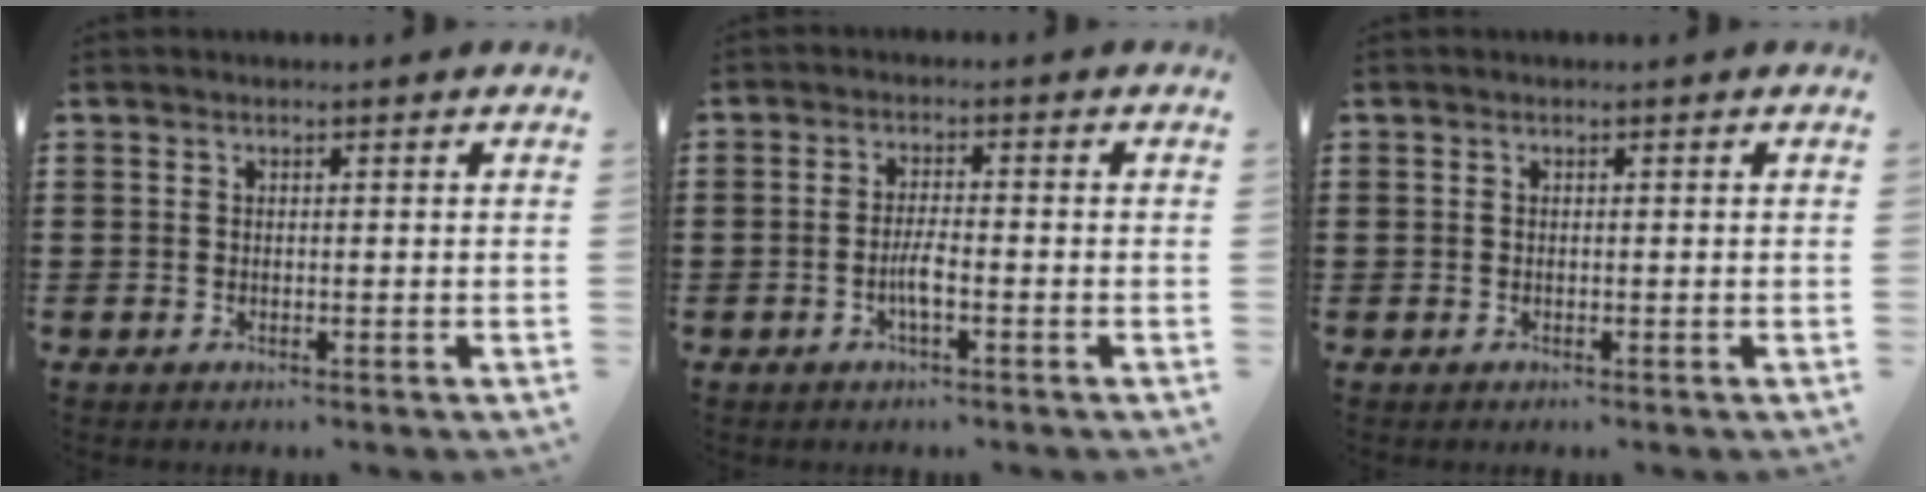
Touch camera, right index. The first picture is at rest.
{"total": 3.2, "force": [-1.2, 0.5, 3.0], "torque": [-0.068, -0.004, -0.026]}
{"total": 0.0}